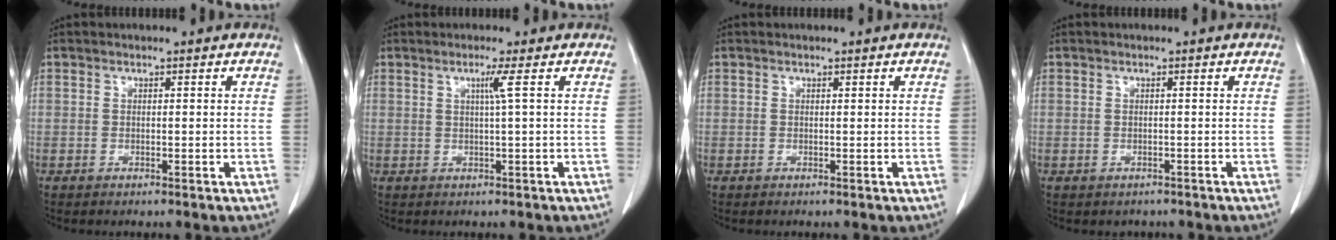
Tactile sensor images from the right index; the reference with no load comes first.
{"total": 2.1, "force": [0.6, -0.9, 1.8], "torque": [-0.035, -0.003, 0.013]}
{"total": 0.0}
{"total": 1.5, "force": [-1.0, 1.1, 0.0], "torque": [-0.006, 0.002, -0.011]}